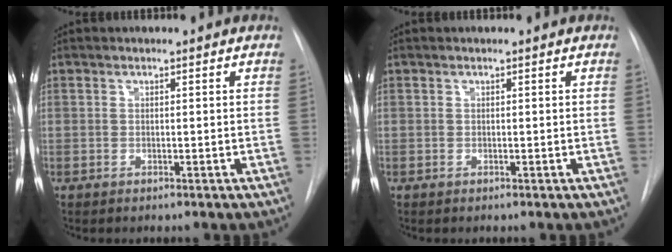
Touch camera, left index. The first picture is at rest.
{"total": 0.0}